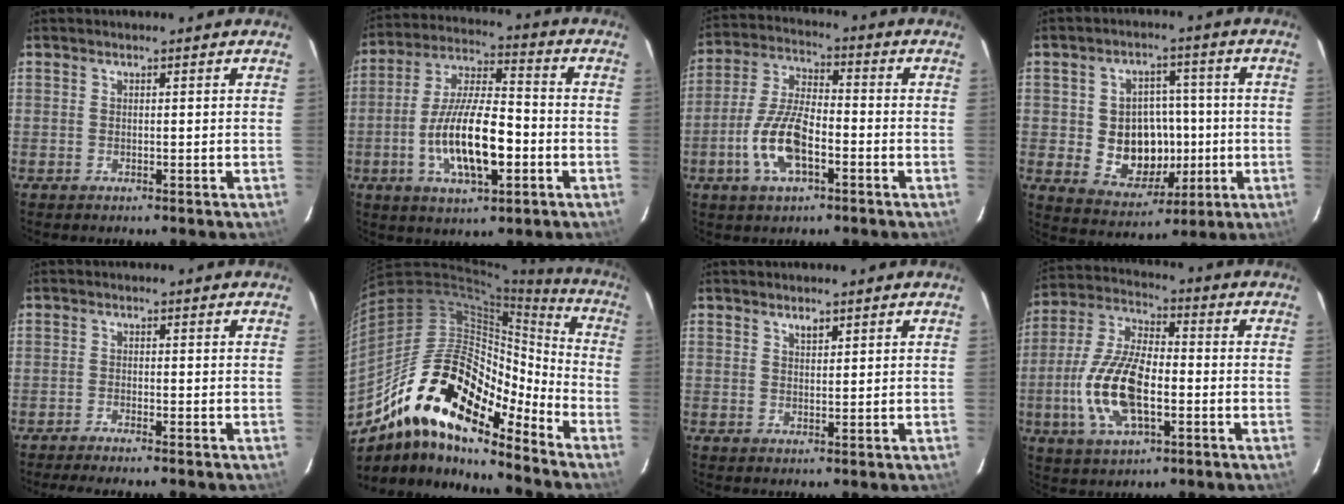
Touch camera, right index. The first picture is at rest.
{"total": 15.4, "force": [-4.3, 5.3, 13.8], "torque": [-0.267, -0.001, -0.074]}
{"total": 11.5, "force": [-4.4, 4.6, 9.5], "torque": [-0.205, 0.002, -0.084]}
{"total": 11.5, "force": [-1.3, 9.4, 6.4], "torque": [-0.135, 0.007, 0.002]}
{"total": 3.3, "force": [-3.0, -0.2, 1.5], "torque": [-0.037, -0.009, -0.053]}
{"total": 22.7, "force": [-15.5, 7.8, 14.6], "torque": [-0.250, -0.019, -0.290]}
{"total": 1.6, "force": [1.2, 0.7, 0.9], "torque": [-0.012, 0.003, 0.021]}
{"total": 15.4, "force": [-3.7, 6.8, 13.3], "torque": [-0.287, 0.000, -0.070]}